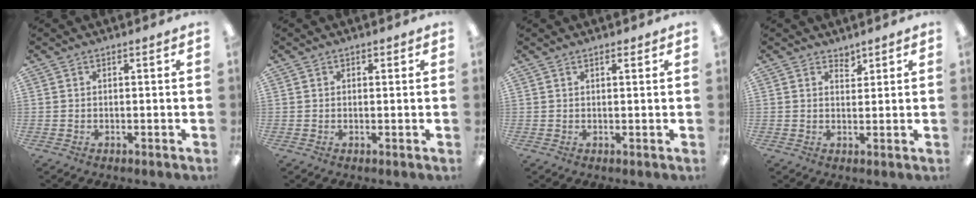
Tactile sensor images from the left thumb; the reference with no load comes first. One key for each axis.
{"total": 0.7, "fx": 0.2, "fy": 0.6, "fz": 0.2, "tx": 0.004, "ty": 0.001, "tz": 0.001}
{"total": 1.0, "fx": 0.7, "fy": 0.4, "fz": 0.6, "tx": -0.005, "ty": -0.002, "tz": 0.010}
{"total": 2.2, "fx": 1.9, "fy": 1.0, "fz": 0.3, "tx": 0.010, "ty": -0.010, "tz": 0.032}